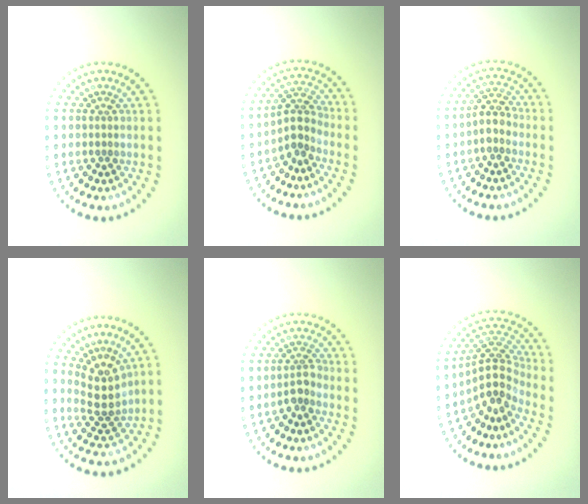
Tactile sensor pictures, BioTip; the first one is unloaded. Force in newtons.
{"total": 2.7, "press": 1.9, "slide": 1.9}
{"total": 2.4, "press": 2.1, "slide": 1.2}
{"total": 3.3, "press": 2.5, "slide": 2.1}
{"total": 1.8, "press": 1.4, "slide": 1.2}
{"total": 4.0, "press": 2.7, "slide": 2.9}